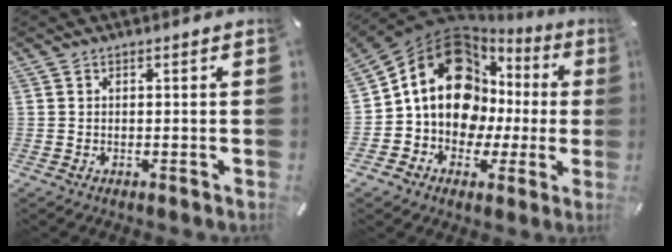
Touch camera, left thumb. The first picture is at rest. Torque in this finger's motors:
{"motor_torque": [1.06, 1.34, 2.76, 0.00, 0.26]}